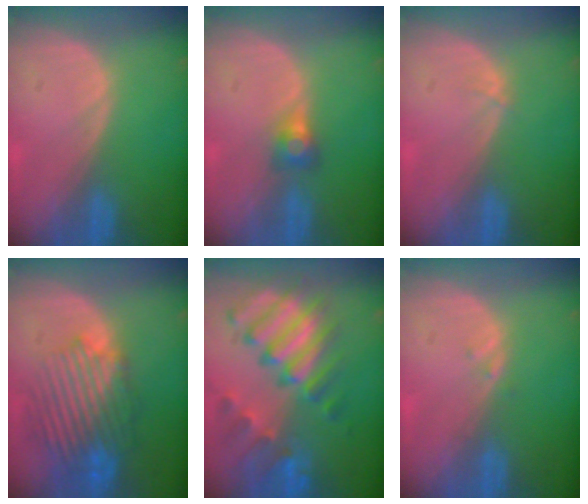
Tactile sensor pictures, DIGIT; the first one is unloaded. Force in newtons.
{"total": 2.7, "press": 2.5, "slide": 0.9}
{"total": 0.6, "press": 0.4, "slide": 0.3}
{"total": 10.2, "press": 9.3, "slide": 4.1}
{"total": 11.7, "press": 10.0, "slide": 6.0}
{"total": 0.7, "press": 0.6, "slide": 0.3}